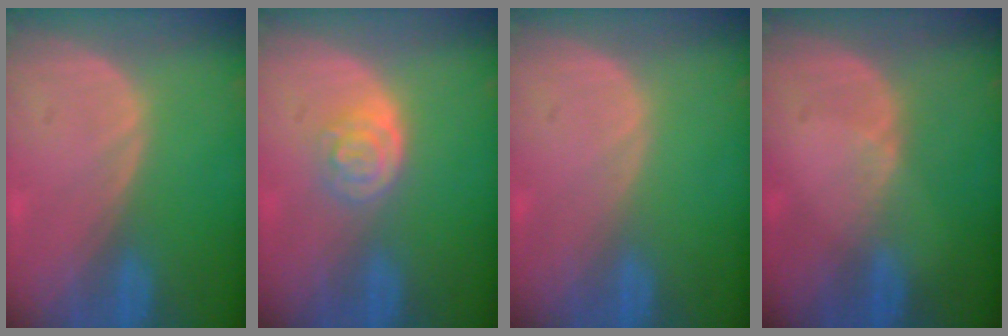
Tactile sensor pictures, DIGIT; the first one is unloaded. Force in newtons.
{"total": 4.1, "press": 3.7, "slide": 1.9}
{"total": 0.0}
{"total": 1.4, "press": 0.9, "slide": 1.1}